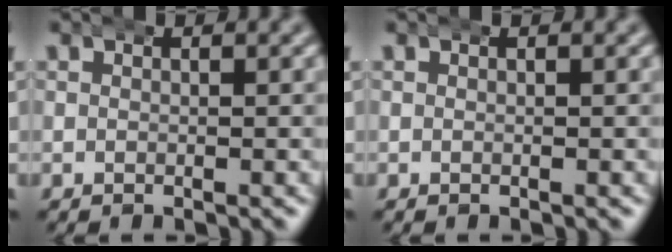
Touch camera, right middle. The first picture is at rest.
{"total": 0.0}